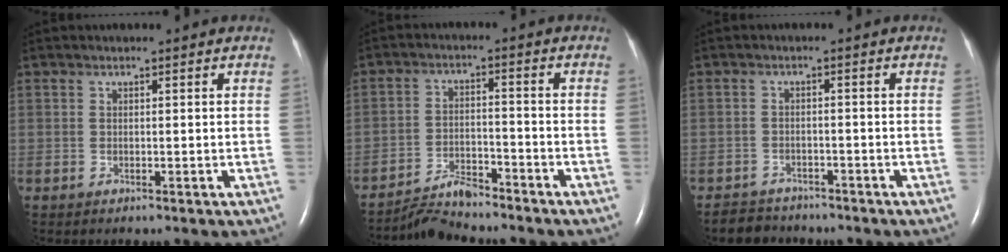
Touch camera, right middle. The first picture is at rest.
{"total": 5.3, "force": [-5.2, 0.3, 0.6], "torque": [-0.017, -0.012, -0.090]}
{"total": 3.8, "force": [-3.6, 1.3, -0.3], "torque": [-0.002, -0.008, -0.059]}